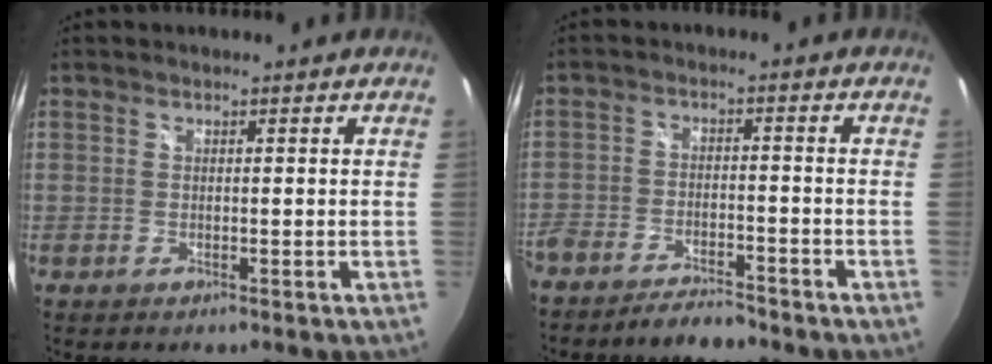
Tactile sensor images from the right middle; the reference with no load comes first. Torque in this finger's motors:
{"motor_torque": [1.11, -1.03, 0.37, 0.21]}